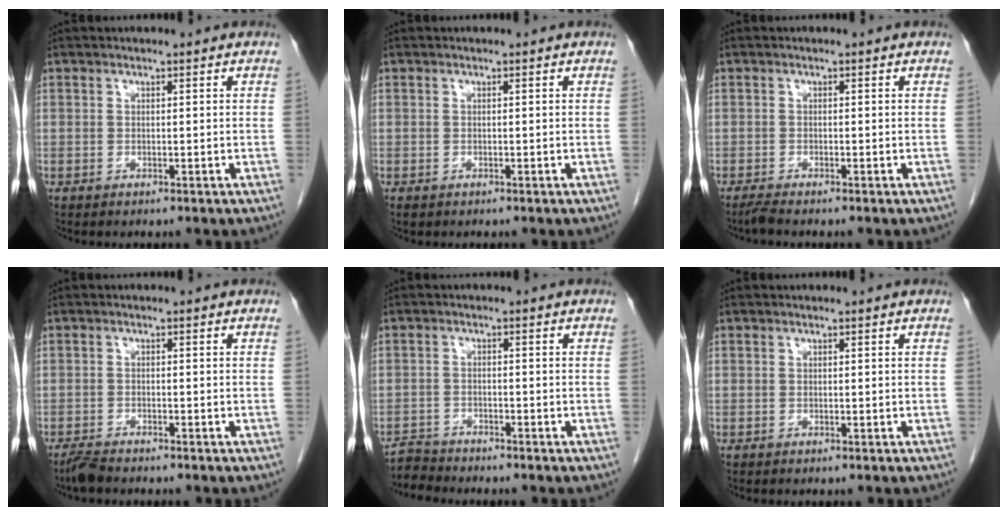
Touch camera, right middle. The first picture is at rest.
{"total": 0.9, "force": [-0.5, 0.7, 0.3], "torque": [-0.008, 0.002, -0.001]}
{"total": 1.2, "force": [-1.1, -0.1, 0.6], "torque": [-0.020, -0.005, -0.024]}
{"total": 2.5, "force": [-2.2, 0.5, 1.1], "torque": [-0.026, -0.006, -0.041]}
{"total": 1.4, "force": [-1.0, 0.0, -0.9], "torque": [0.023, -0.016, -0.021]}
{"total": 0.0}